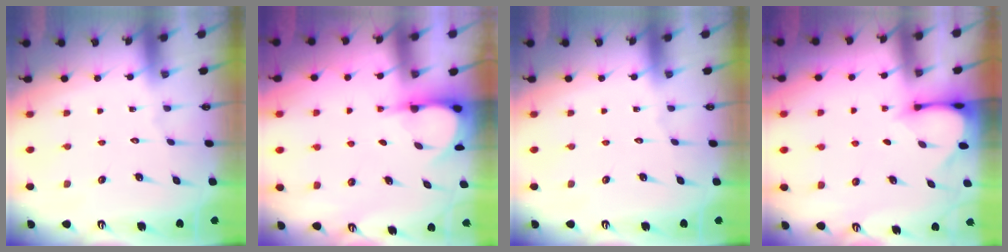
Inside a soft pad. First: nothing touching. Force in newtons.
{"total": 3.7, "press": 3.7, "slide": 0.2}
{"total": 0.0}
{"total": 3.3, "press": 3.3, "slide": 0.3}